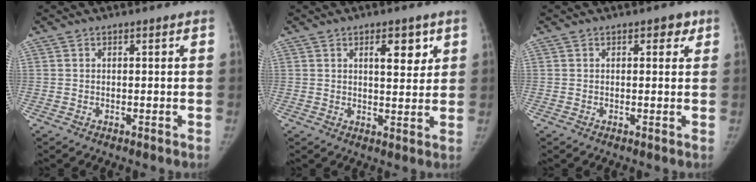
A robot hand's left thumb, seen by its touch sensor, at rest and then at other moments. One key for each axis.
{"total": 5.9, "fx": 2.8, "fy": 2.7, "fz": 4.4, "tx": -0.040, "ty": -0.016, "tz": 0.040}
{"total": 2.2, "fx": 1.1, "fy": 1.4, "fz": 1.3, "tx": 0.003, "ty": -0.001, "tz": 0.009}